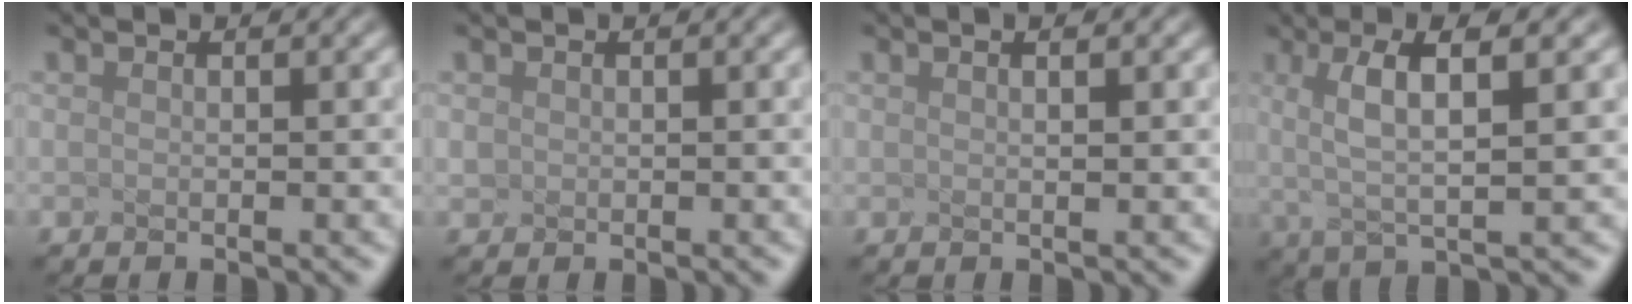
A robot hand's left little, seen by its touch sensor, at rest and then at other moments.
{"total": 1.8, "force": [-0.6, -1.1, -1.3], "torque": [-0.011, -0.006, 0.025]}
{"total": 1.5, "force": [0.6, 0.5, 1.2], "torque": [-0.013, 0.019, 0.001]}
{"total": 4.3, "force": [0.5, 0.1, 4.3], "torque": [-0.112, 0.002, 0.047]}